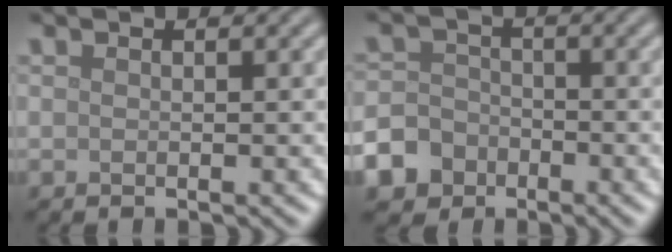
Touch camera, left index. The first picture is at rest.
{"total": 6.3, "force": [-3.8, 4.7, 1.4], "torque": [-0.019, -0.016, -0.081]}